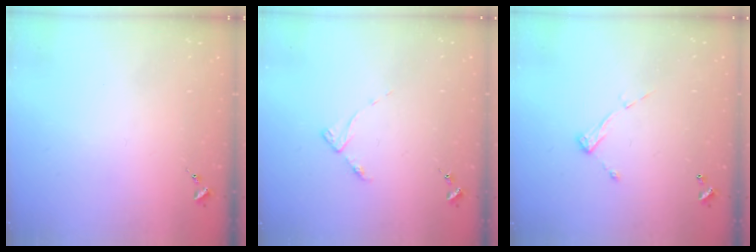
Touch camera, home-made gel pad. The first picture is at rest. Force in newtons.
{"total": 4.4, "press": 4.3, "slide": 0.7}
{"total": 6.3, "press": 6.3, "slide": 0.3}